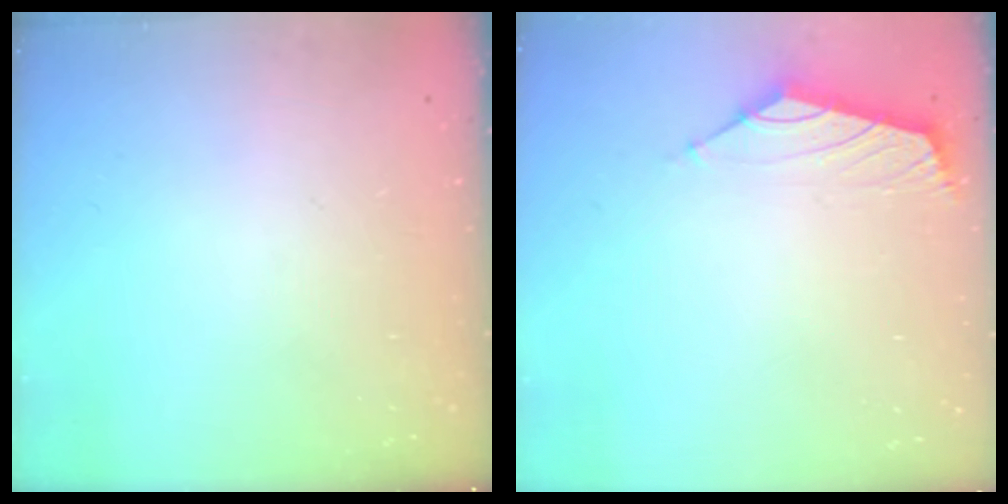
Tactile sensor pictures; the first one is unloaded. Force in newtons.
{"total": 1.8, "press": 1.7, "slide": 0.6}